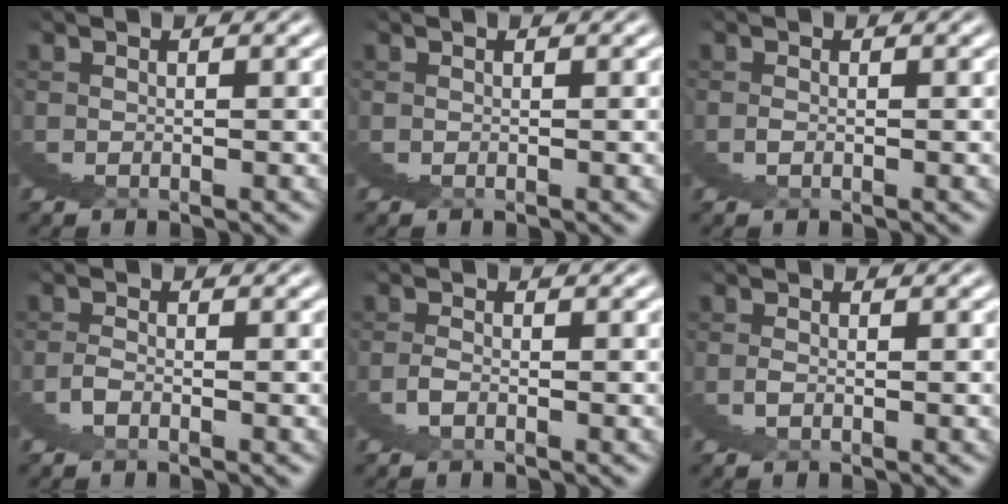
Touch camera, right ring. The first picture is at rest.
{"total": 0.0}
{"total": 0.8, "force": [-0.5, -0.2, -0.5], "torque": [0.012, 0.004, -0.013]}
{"total": 2.1, "force": [-1.6, 0.2, -1.3], "torque": [0.020, 0.014, -0.039]}
{"total": 1.9, "force": [-1.4, -0.1, -1.3], "torque": [0.019, 0.012, -0.033]}
{"total": 1.2, "force": [-0.8, -0.5, -0.8], "torque": [0.016, 0.007, -0.018]}